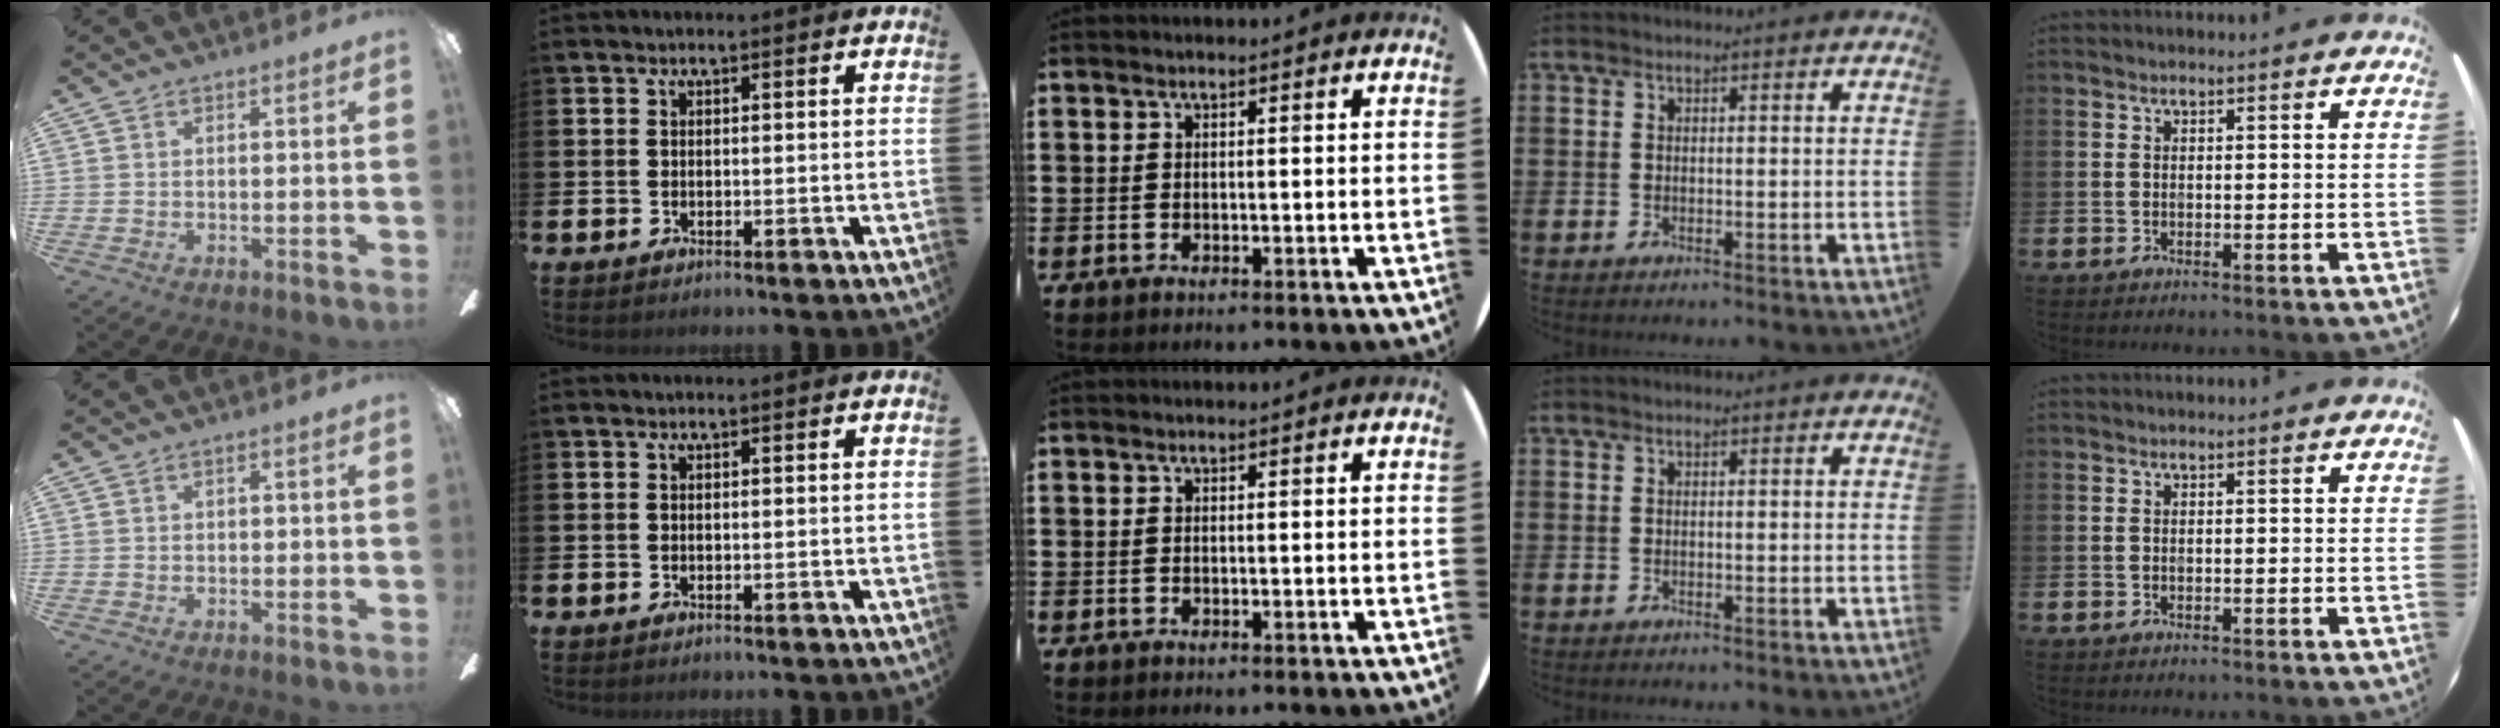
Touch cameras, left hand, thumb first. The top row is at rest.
{"thumb": {"total": 0.6, "force": [-0.1, 0.4, 0.4], "torque": [-0.008, 0.003, -0.003]}}